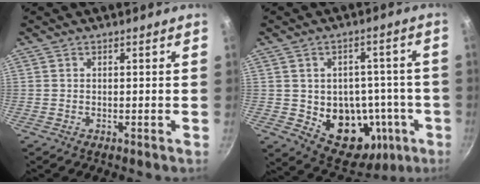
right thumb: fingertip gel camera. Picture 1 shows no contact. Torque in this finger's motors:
{"motor_torque": [-0.50, 1.03, 0.46, 0.66, 0.01]}